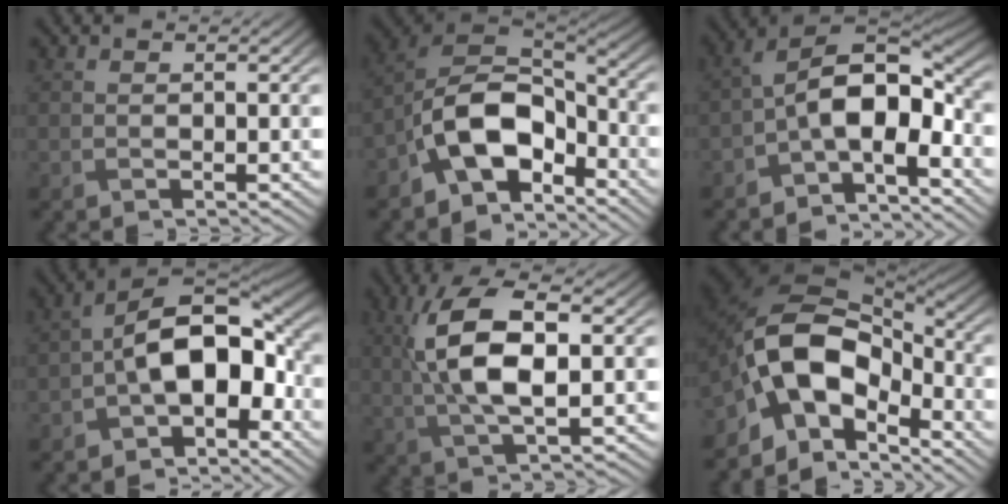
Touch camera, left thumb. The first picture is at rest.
{"total": 12.0, "force": [-6.1, 6.6, 7.9], "torque": [-0.150, -0.003, -0.136]}
{"total": 10.0, "force": [-3.1, 5.2, 8.0], "torque": [-0.141, 0.003, -0.070]}
{"total": 10.3, "force": [-2.2, 5.8, 8.2], "torque": [-0.138, 0.006, -0.051]}
{"total": 10.9, "force": [1.3, 4.3, 9.9], "torque": [-0.203, 0.011, 0.021]}
{"total": 13.3, "force": [-4.8, 7.8, 9.5], "torque": [-0.175, -0.007, -0.102]}